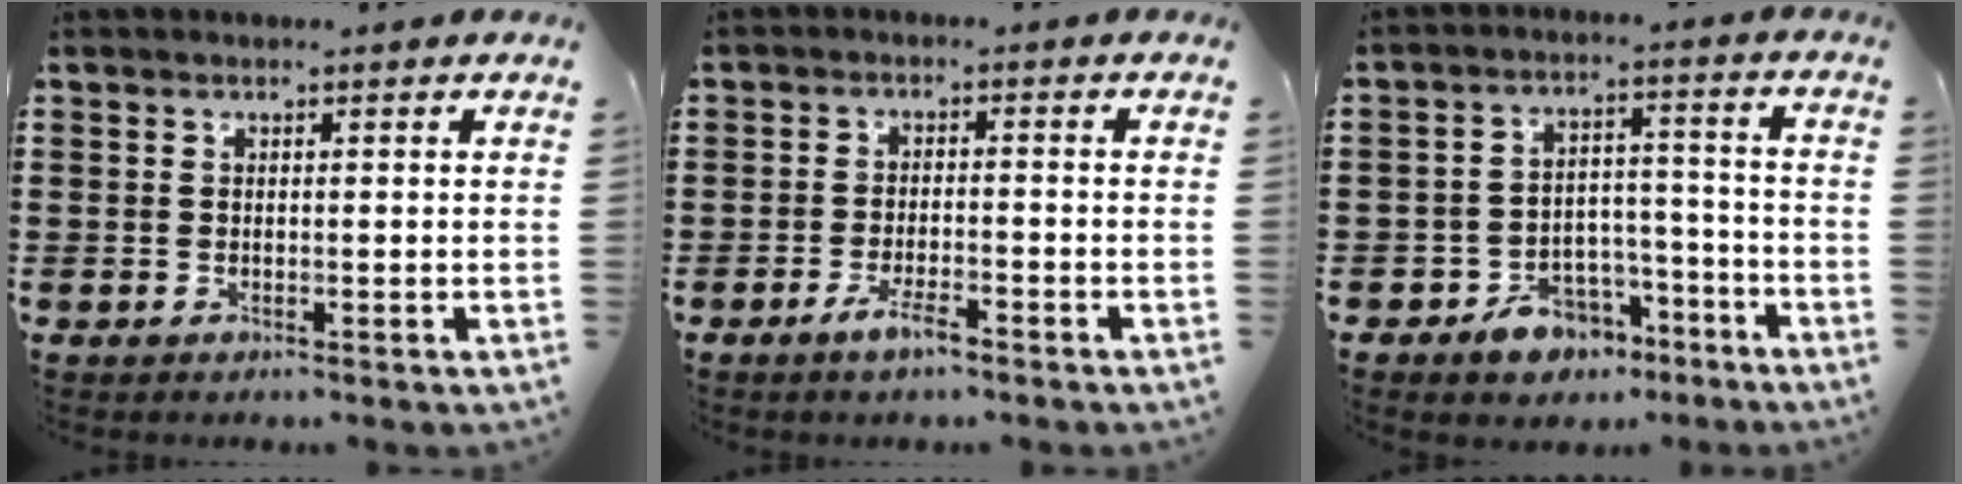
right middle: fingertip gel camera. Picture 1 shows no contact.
{"total": 3.7, "force": [-2.5, 0.9, 2.7], "torque": [-0.050, 0.003, -0.047]}
{"total": 6.6, "force": [-5.3, 3.7, 1.5], "torque": [-0.025, 0.033, -0.098]}